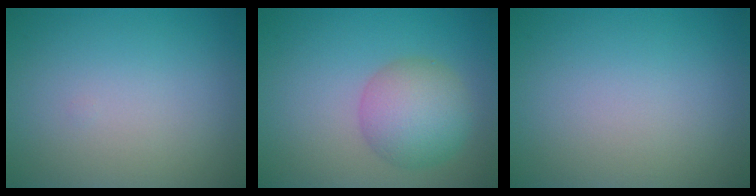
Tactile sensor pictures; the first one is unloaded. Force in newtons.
{"total": 5.1, "press": 5.1, "slide": 0.1}
{"total": 0.0}